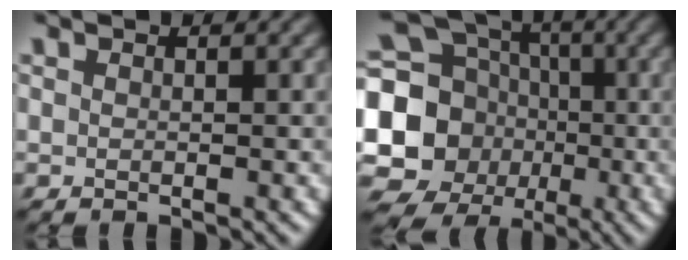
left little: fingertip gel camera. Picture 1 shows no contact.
{"total": 11.8, "force": [-1.8, 10.6, 5.0], "torque": [-0.124, -0.022, -0.041]}